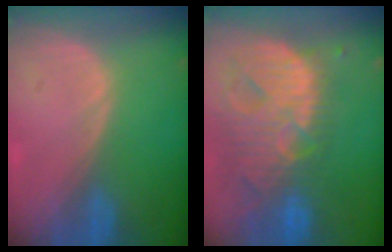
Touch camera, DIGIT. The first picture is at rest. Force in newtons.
{"total": 13.8, "press": 11.7, "slide": 7.4}